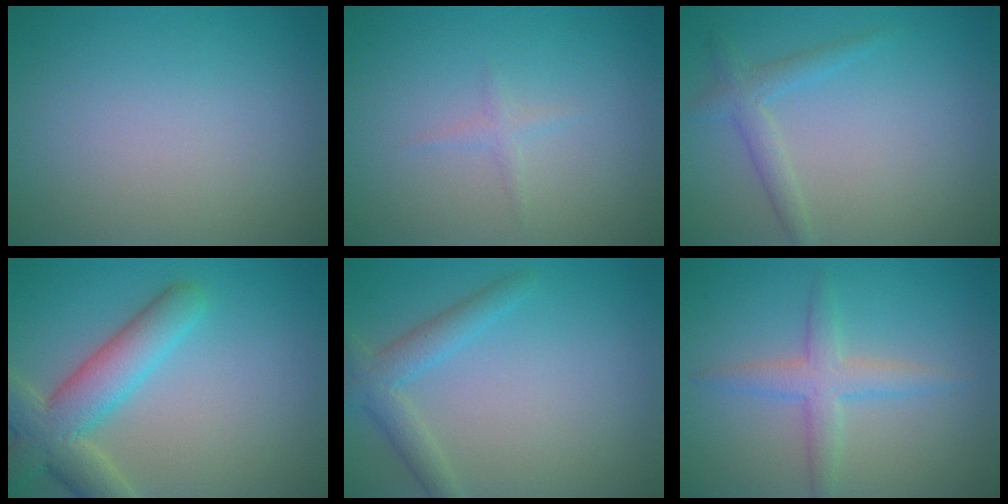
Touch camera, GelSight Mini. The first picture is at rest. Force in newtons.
{"total": 0.8, "press": 0.8, "slide": 0.1}
{"total": 2.0, "press": 2.0, "slide": 0.1}
{"total": 6.4, "press": 6.4, "slide": 0.4}
{"total": 2.8, "press": 2.8, "slide": 0.1}
{"total": 3.0, "press": 3.0, "slide": 0.1}